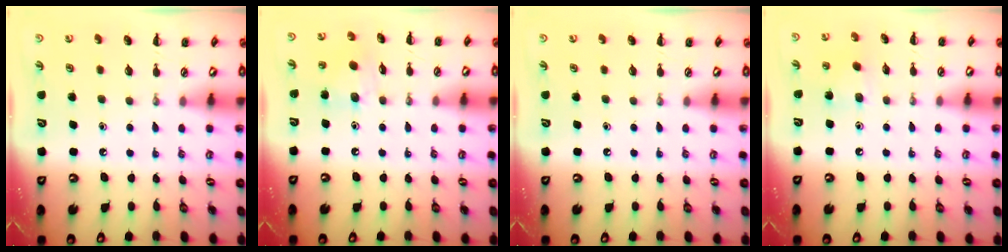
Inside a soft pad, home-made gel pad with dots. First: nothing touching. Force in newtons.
{"total": 6.5, "press": 6.5, "slide": 0.8}
{"total": 0.0}
{"total": 5.9, "press": 5.7, "slide": 1.6}